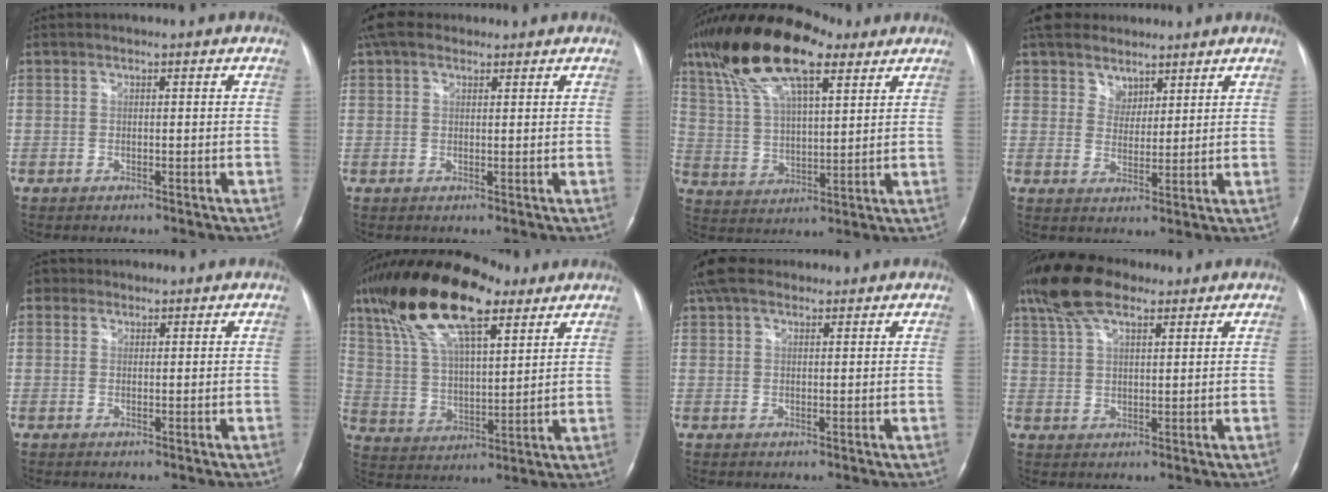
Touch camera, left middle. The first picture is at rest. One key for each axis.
{"total": 4.6, "fx": 3.3, "fy": 2.5, "fz": 2.0, "tx": -0.047, "ty": 0.034, "tz": 0.063}
{"total": 18.2, "fx": 11.3, "fy": 5.7, "fz": 13.0, "tx": -0.264, "ty": 0.041, "tz": 0.208}
{"total": 7.7, "fx": 5.8, "fy": 4.8, "fz": 1.8, "tx": -0.029, "ty": 0.020, "tz": 0.104}
{"total": 2.2, "fx": 1.1, "fy": 1.9, "fz": 0.4, "tx": -0.003, "ty": 0.011, "tz": 0.014}
{"total": 20.2, "fx": 12.5, "fy": 6.5, "fz": 14.5, "tx": -0.292, "ty": 0.041, "tz": 0.228}
{"total": 5.5, "fx": 4.0, "fy": 2.7, "fz": 2.6, "tx": -0.060, "ty": 0.035, "tz": 0.077}
{"total": 9.7, "fx": 6.8, "fy": 3.5, "fz": 5.9, "tx": -0.123, "ty": 0.030, "tz": 0.126}